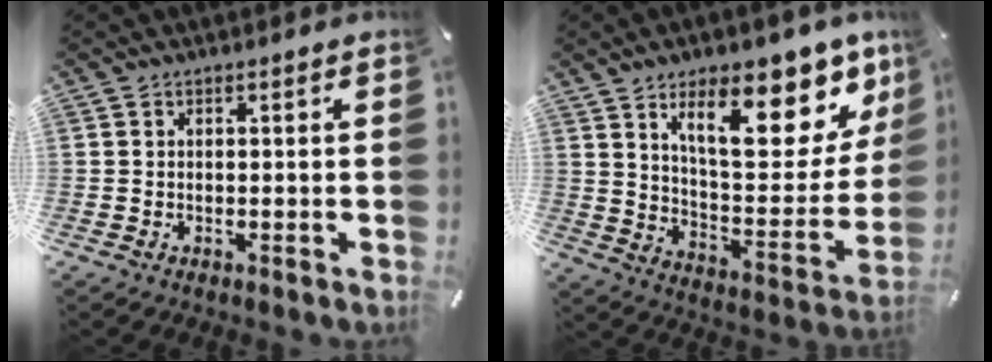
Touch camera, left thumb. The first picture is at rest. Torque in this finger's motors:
{"motor_torque": [2.92, 2.09, 1.40, -1.37, 0.22]}